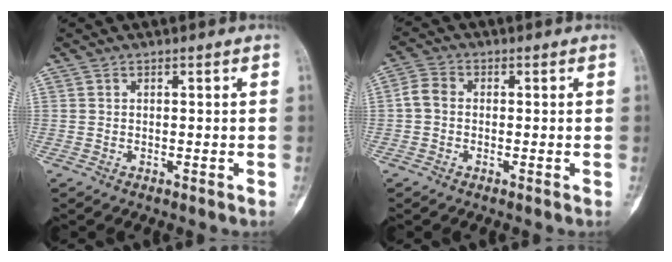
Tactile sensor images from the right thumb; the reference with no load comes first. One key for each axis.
{"total": 3.6, "fx": -0.3, "fy": 2.8, "fz": 2.2, "tx": -0.042, "ty": 0.010, "tz": -0.013}